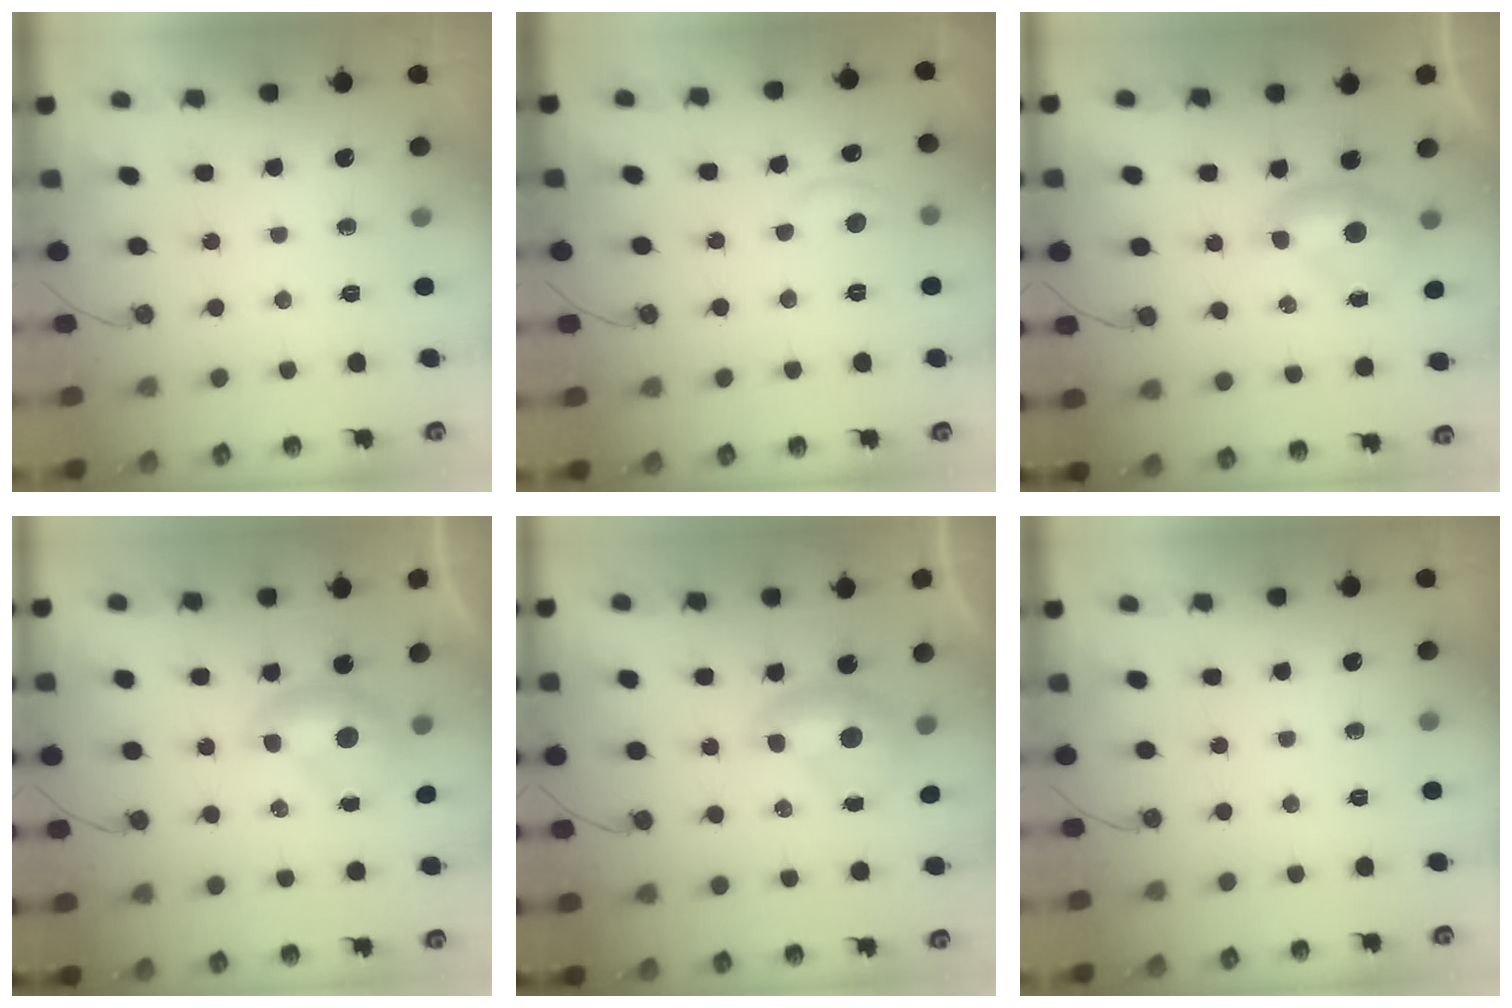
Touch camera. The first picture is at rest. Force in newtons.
{"total": 1.6, "press": 1.2, "slide": 1.1}
{"total": 0.6, "press": 0.3, "slide": 0.5}
{"total": 0.0}
{"total": 0.0}
{"total": 0.0}